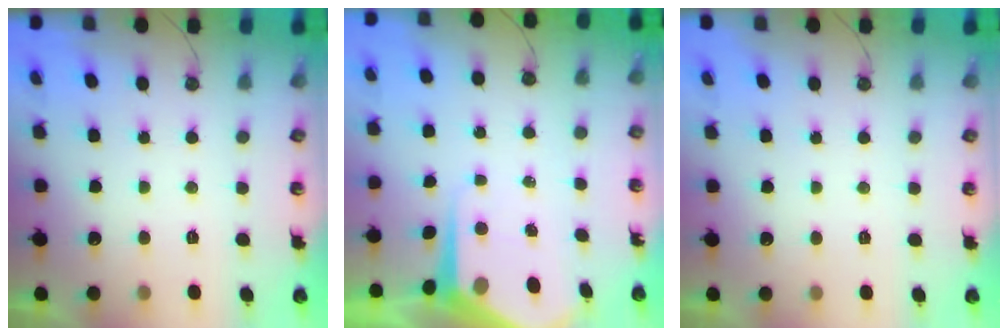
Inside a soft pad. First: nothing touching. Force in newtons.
{"total": 7.4, "press": 7.3, "slide": 0.5}
{"total": 0.0}